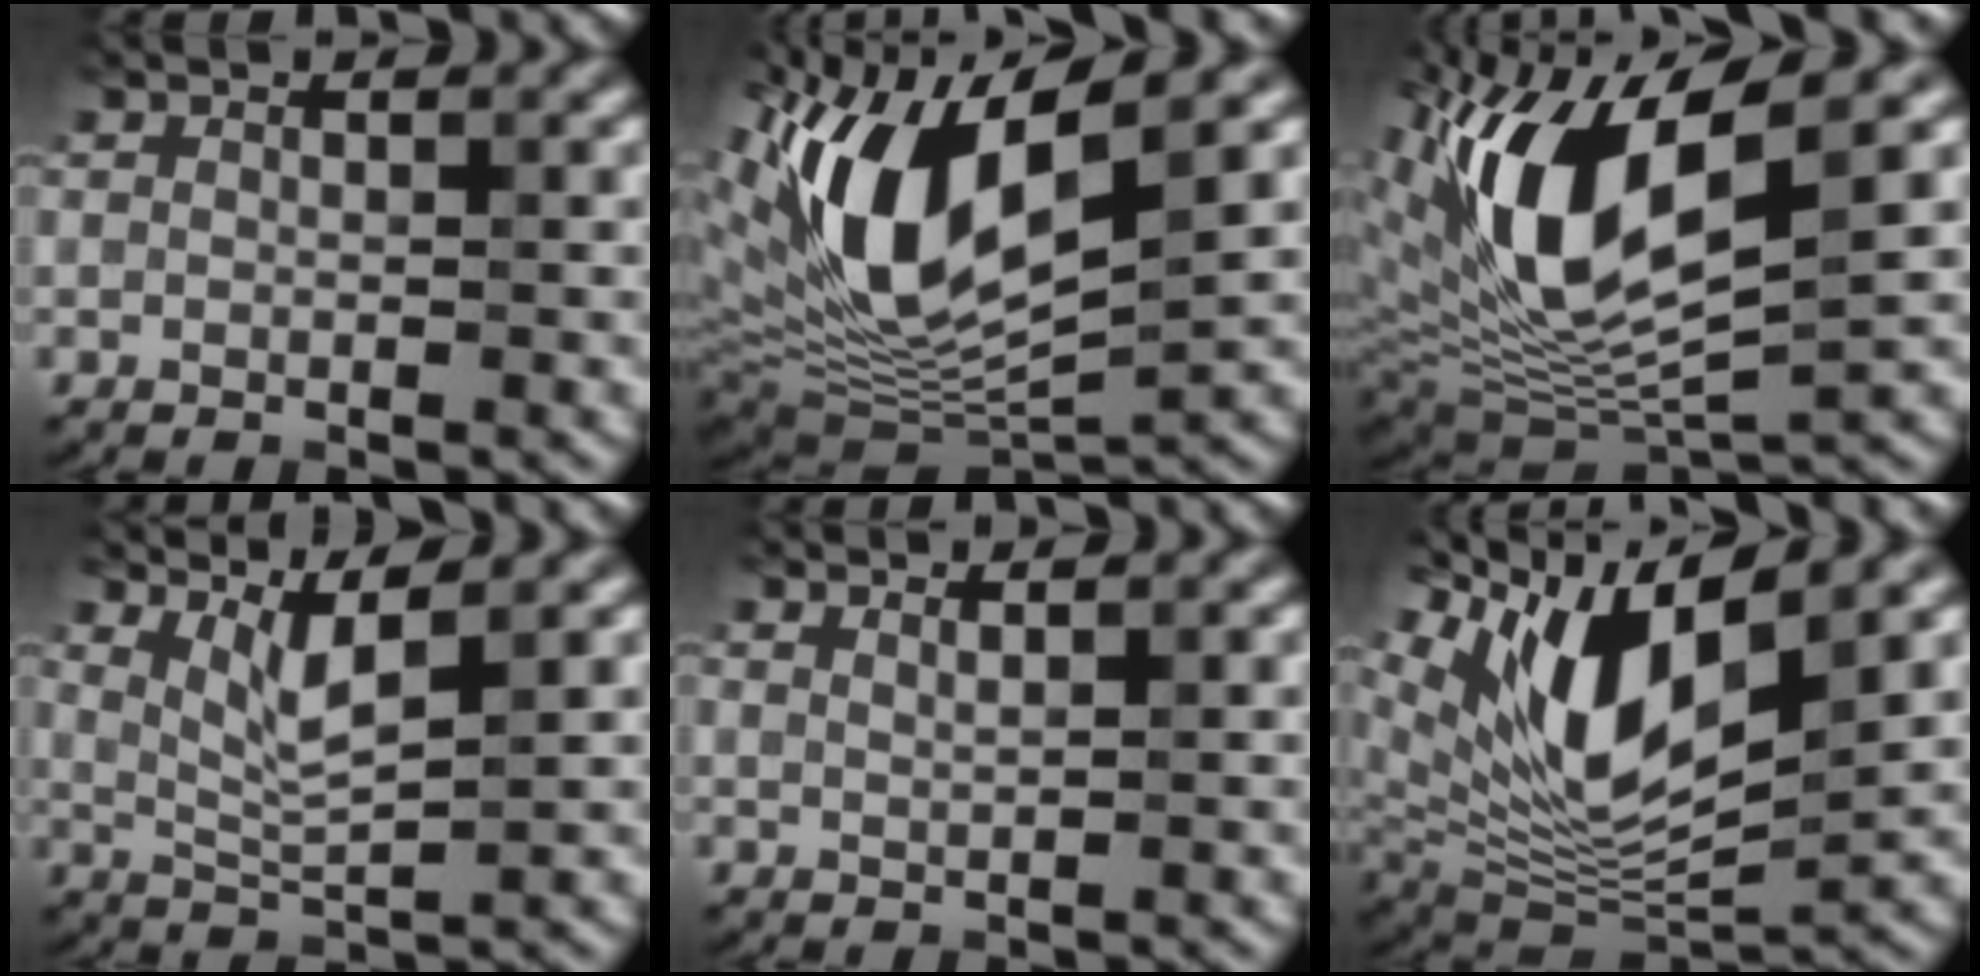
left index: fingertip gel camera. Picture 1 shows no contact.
{"total": 13.8, "force": [3.4, 5.8, 12.0], "torque": [-0.241, 0.001, 0.056]}
{"total": 13.0, "force": [4.1, 4.8, 11.4], "torque": [-0.224, 0.000, 0.077]}
{"total": 3.3, "force": [1.7, 0.4, 2.8], "torque": [-0.058, -0.009, 0.040]}
{"total": 1.4, "force": [1.0, 0.4, 0.8], "torque": [-0.002, 0.002, 0.005]}
{"total": 11.7, "force": [4.8, 4.4, 9.7], "torque": [-0.189, -0.006, 0.095]}